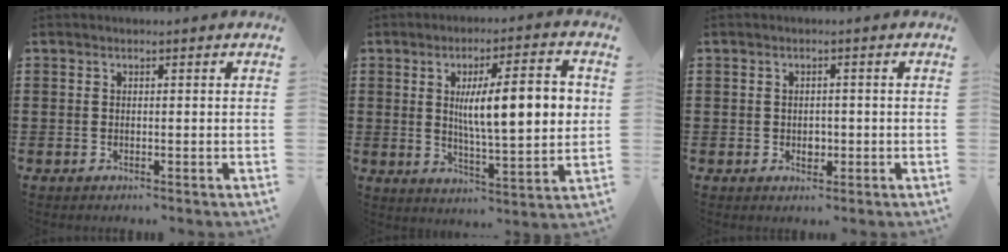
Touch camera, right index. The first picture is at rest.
{"total": 11.6, "force": [2.1, 2.9, 11.1], "torque": [-0.173, -0.001, 0.027]}
{"total": 1.7, "force": [-0.3, 1.3, 1.2], "torque": [-0.015, 0.001, -0.009]}